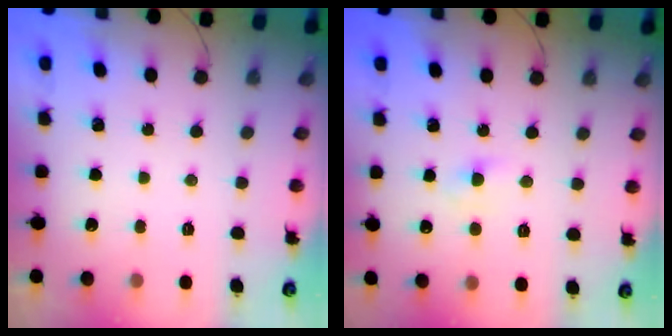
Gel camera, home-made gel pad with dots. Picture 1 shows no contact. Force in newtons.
{"total": 2.6, "press": 2.3, "slide": 1.1}